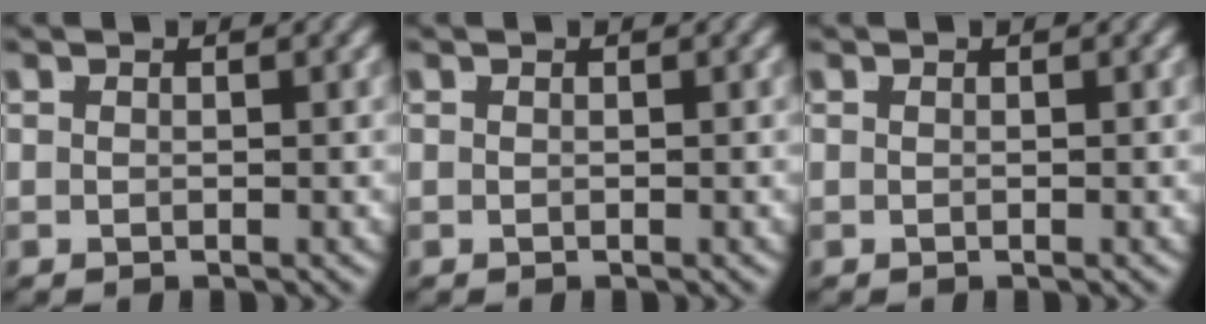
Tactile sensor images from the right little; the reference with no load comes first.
{"total": 0.0}
{"total": 0.0}